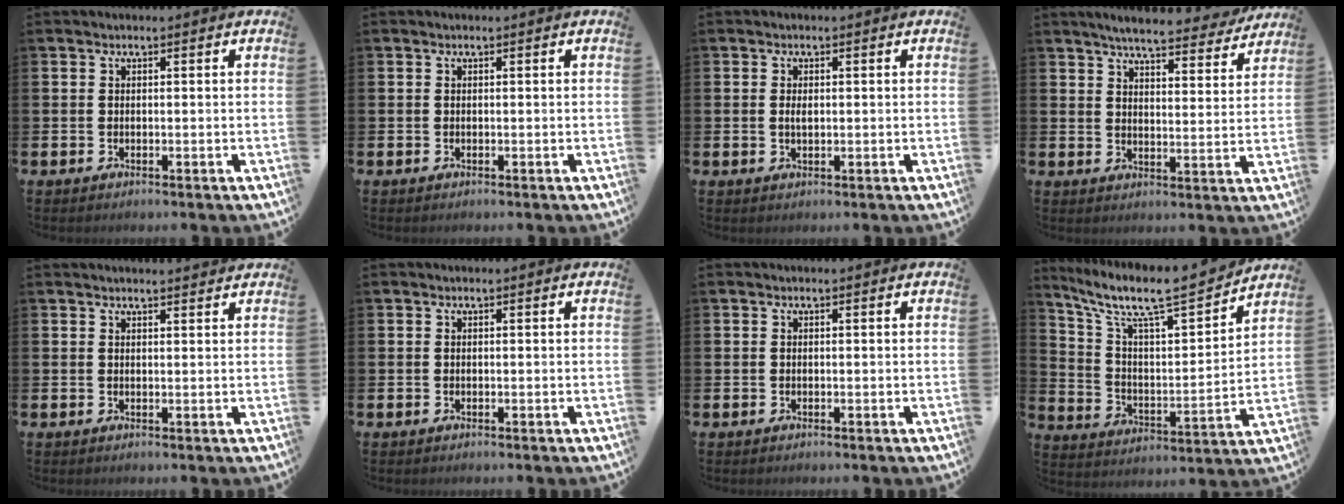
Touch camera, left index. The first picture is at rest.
{"total": 0.0}
{"total": 1.2, "force": [0.1, 0.6, 1.0], "torque": [-0.017, 0.003, 0.000]}
{"total": 6.0, "force": [5.6, 0.8, 2.0], "torque": [-0.044, -0.032, 0.092]}
{"total": 1.5, "force": [1.5, 0.0, 0.1], "torque": [0.008, -0.008, 0.025]}
{"total": 0.0}
{"total": 0.0}
{"total": 10.1, "force": [8.8, 1.7, 4.7], "torque": [-0.125, -0.066, 0.146]}